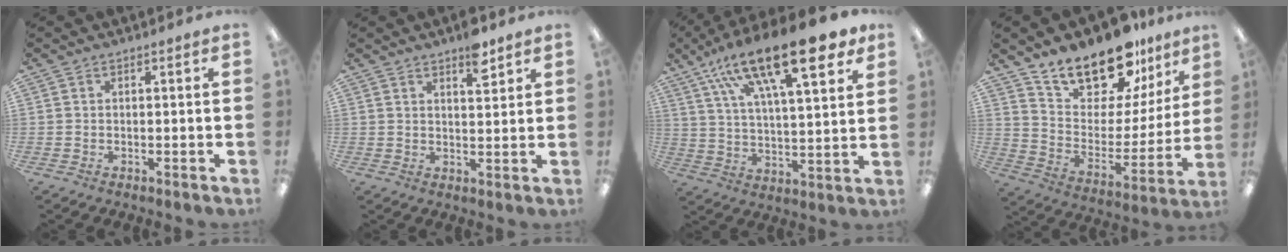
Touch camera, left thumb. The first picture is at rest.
{"total": 5.8, "force": [4.1, 2.0, 3.5], "torque": [-0.038, -0.024, 0.065]}
{"total": 23.0, "force": [14.4, 7.4, 16.2], "torque": [-0.260, -0.070, 0.233]}
{"total": 18.5, "force": [15.5, 7.6, 6.7], "torque": [-0.123, -0.119, 0.276]}